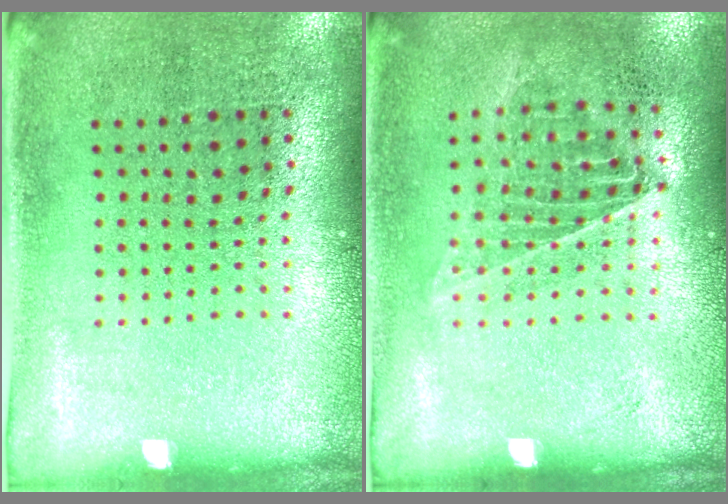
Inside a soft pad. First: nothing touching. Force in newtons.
{"total": 1.0, "press": 1.0, "slide": 0.1}